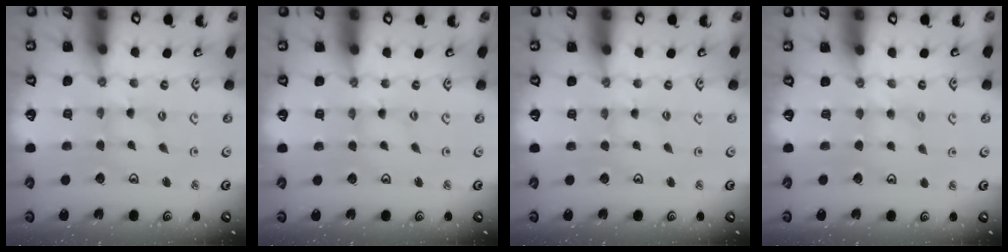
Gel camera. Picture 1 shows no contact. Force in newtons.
{"total": 0.0}
{"total": 1.3, "press": 1.2, "slide": 0.3}
{"total": 3.0, "press": 2.9, "slide": 0.5}